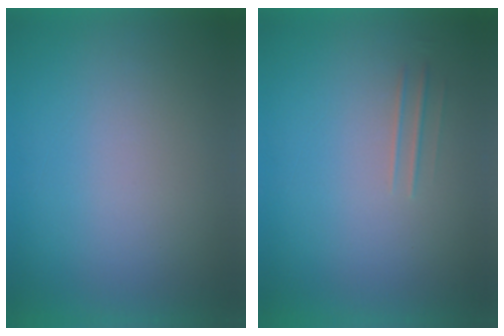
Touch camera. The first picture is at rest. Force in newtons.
{"total": 1.5}